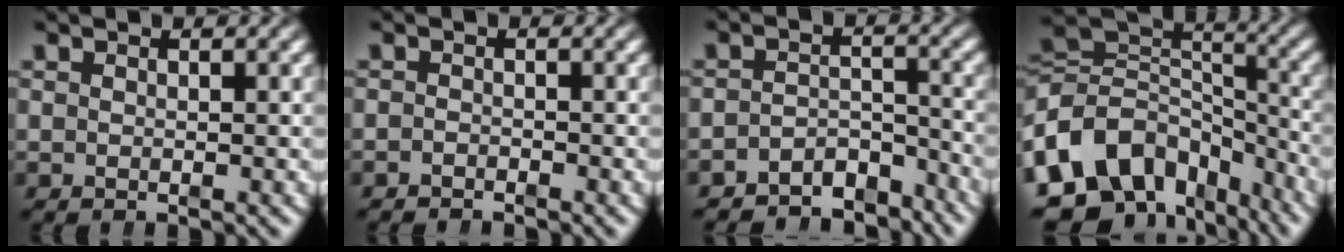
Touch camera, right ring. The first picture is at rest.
{"total": 1.3, "force": [-1.2, 0.0, -0.2], "torque": [0.001, -0.012, -0.018]}
{"total": 6.6, "force": [-5.7, 2.5, 1.9], "torque": [-0.016, -0.020, -0.090]}
{"total": 14.9, "force": [-3.4, 11.6, 8.6], "torque": [-0.179, -0.046, -0.048]}